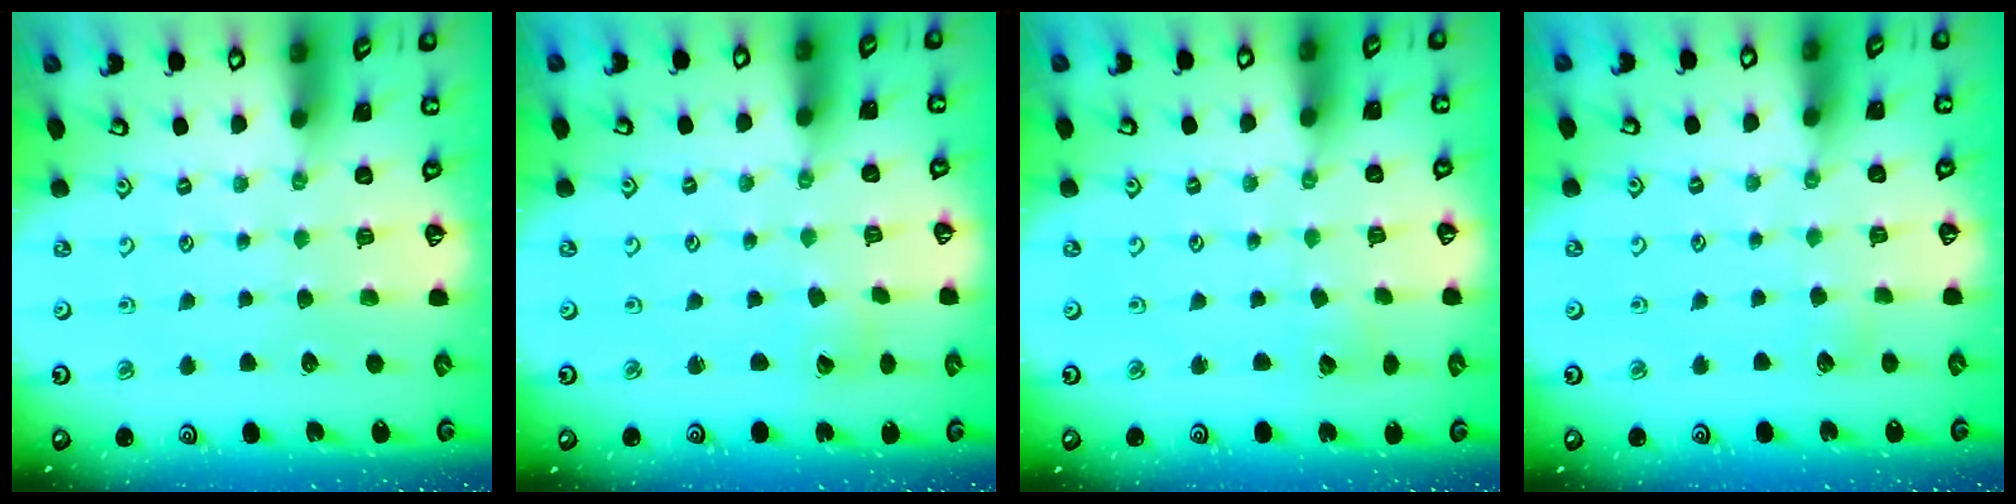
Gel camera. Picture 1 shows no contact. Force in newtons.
{"total": 0.8, "press": 0.8, "slide": 0.0}
{"total": 2.3, "press": 2.2, "slide": 0.3}
{"total": 2.9, "press": 2.9, "slide": 0.4}